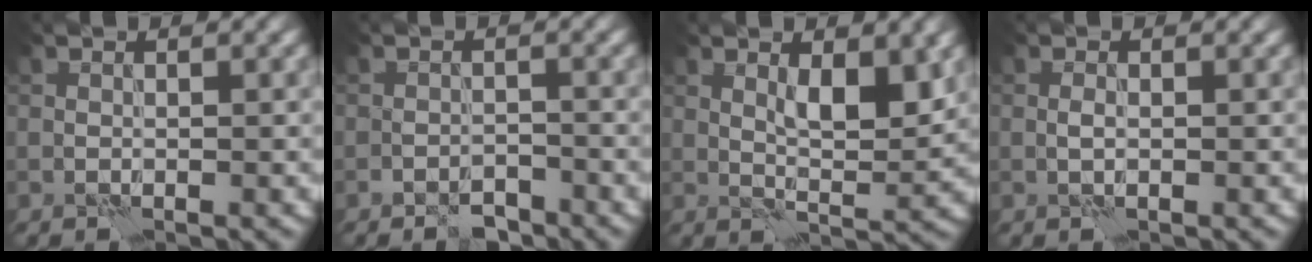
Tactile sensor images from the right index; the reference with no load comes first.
{"total": 1.9, "force": [-1.7, 0.6, 0.6], "torque": [-0.002, 0.004, -0.030]}
{"total": 4.0, "force": [1.6, 1.2, 3.5], "torque": [-0.061, -0.002, 0.029]}
{"total": 0.8, "force": [-0.1, 0.3, 0.8], "torque": [-0.020, 0.005, -0.004]}